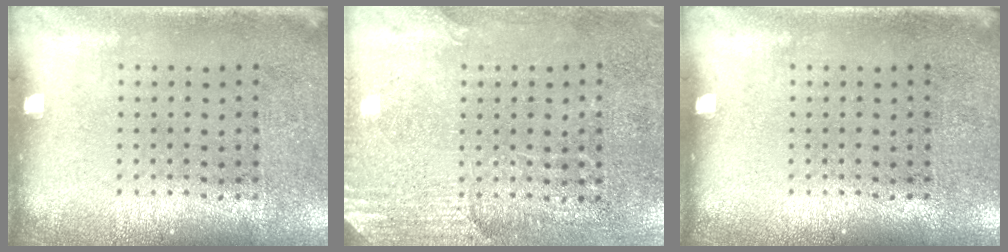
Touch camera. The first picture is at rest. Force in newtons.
{"total": 2.8, "press": 2.6, "slide": 1.0}
{"total": 0.0}